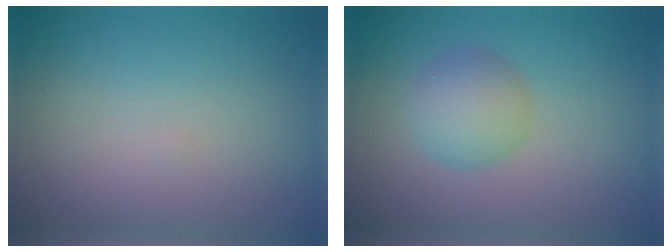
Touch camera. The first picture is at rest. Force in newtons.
{"total": 3.1, "press": 3.1, "slide": 0.1}